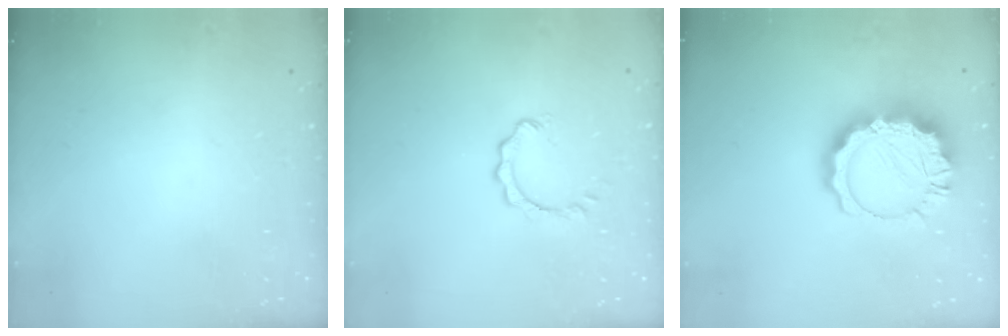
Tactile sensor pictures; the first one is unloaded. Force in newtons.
{"total": 1.3, "press": 1.2, "slide": 0.2}
{"total": 13.7, "press": 13.6, "slide": 1.2}